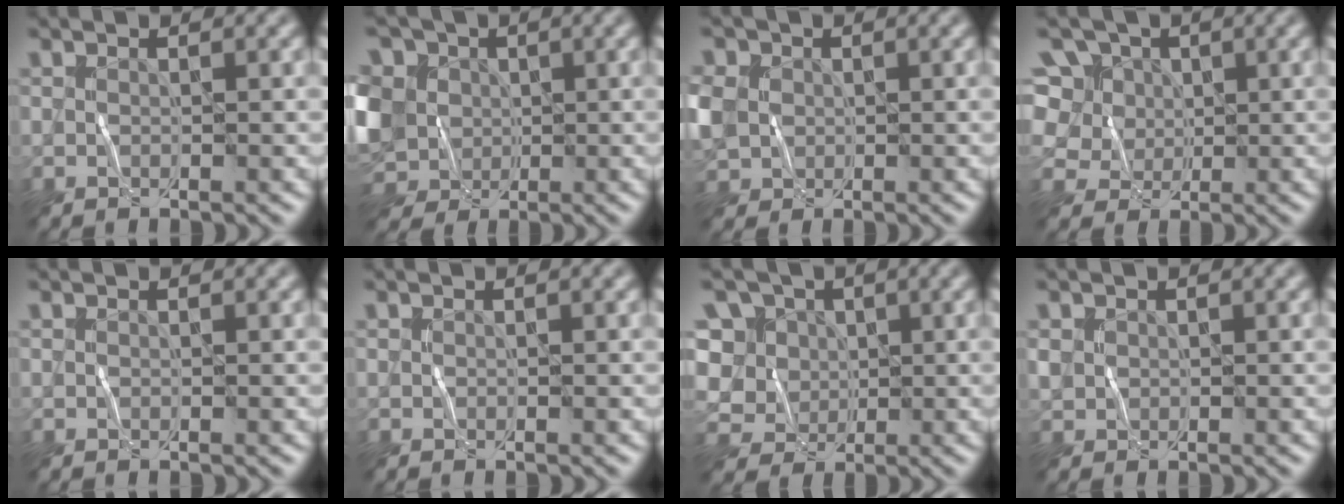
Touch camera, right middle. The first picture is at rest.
{"total": 11.6, "force": [1.6, 9.1, 7.0], "torque": [-0.152, 0.008, -0.005]}
{"total": 4.4, "force": [0.1, 3.7, 2.4], "torque": [-0.078, 0.008, -0.006]}
{"total": 10.2, "force": [4.1, 8.1, 4.7], "torque": [-0.105, 0.035, 0.056]}
{"total": 0.0}
{"total": 0.0}
{"total": 9.2, "force": [3.1, 7.8, 3.8], "torque": [-0.093, 0.025, 0.038]}
{"total": 0.9, "force": [0.2, 0.8, 0.3], "torque": [-0.005, 0.000, 0.004]}